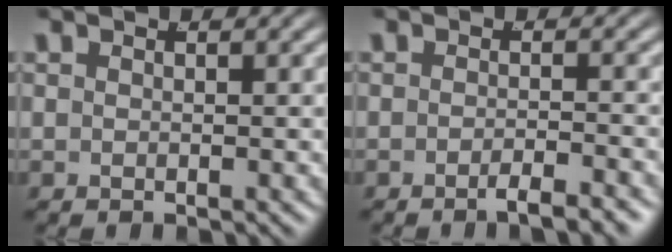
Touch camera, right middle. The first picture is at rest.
{"total": 2.4, "force": [-2.0, -0.1, 1.3], "torque": [-0.012, 0.003, -0.038]}